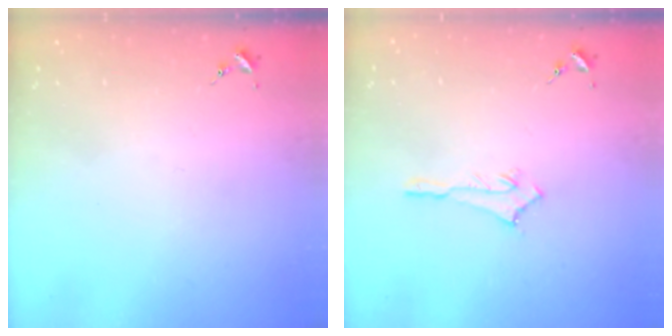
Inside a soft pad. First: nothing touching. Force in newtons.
{"total": 2.7, "press": 2.7, "slide": 0.2}